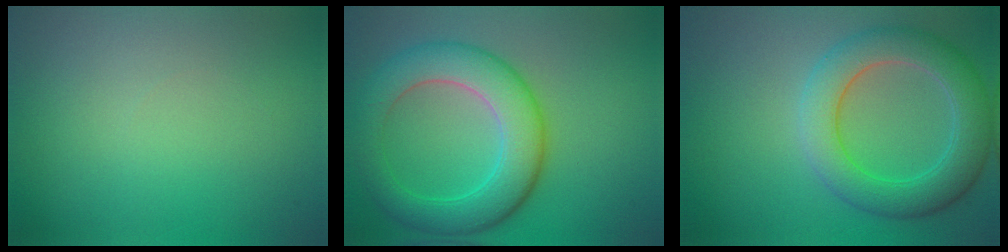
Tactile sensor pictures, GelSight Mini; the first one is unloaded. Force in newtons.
{"total": 7.0, "press": 6.9, "slide": 0.4}
{"total": 5.9, "press": 5.9, "slide": 0.4}